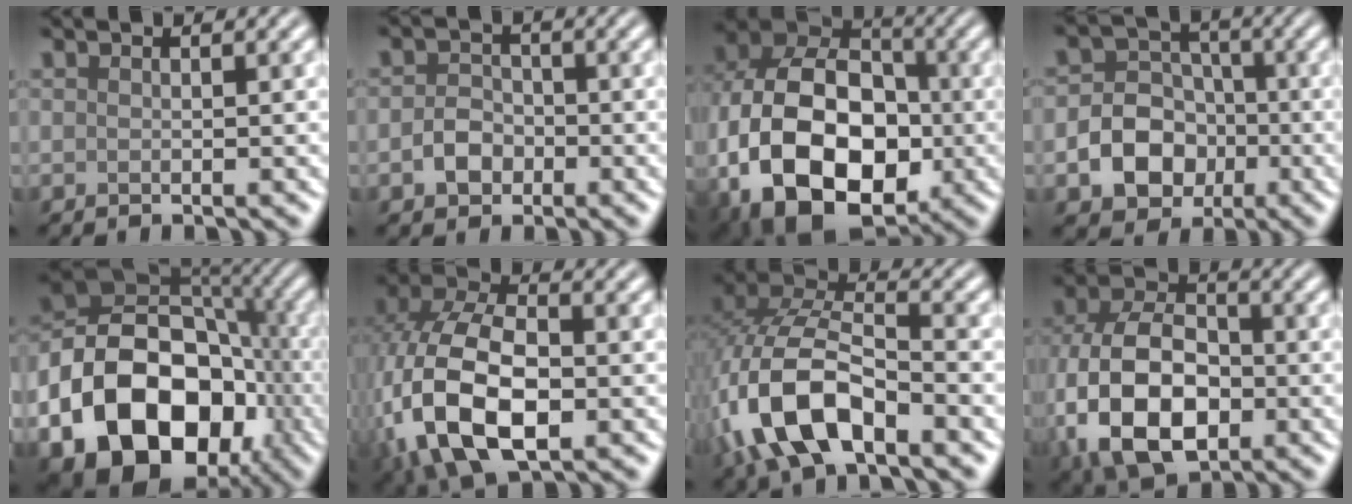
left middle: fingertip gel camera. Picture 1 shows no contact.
{"total": 2.4, "force": [-0.9, 1.9, 1.1], "torque": [-0.018, 0.001, -0.022]}
{"total": 17.4, "force": [-4.5, 12.0, 11.8], "torque": [-0.221, -0.014, -0.087]}
{"total": 6.3, "force": [-1.8, 5.2, 3.0], "torque": [-0.022, -0.004, -0.052]}
{"total": 17.9, "force": [-6.3, 13.0, 10.6], "torque": [-0.196, -0.022, -0.103]}
{"total": 14.1, "force": [-3.5, 8.8, 10.5], "torque": [-0.237, -0.022, -0.053]}
{"total": 10.7, "force": [-4.8, 5.1, 8.1], "torque": [-0.184, 0.005, -0.099]}
{"total": 12.9, "force": [-3.7, 8.1, 9.3], "torque": [-0.206, -0.017, -0.075]}